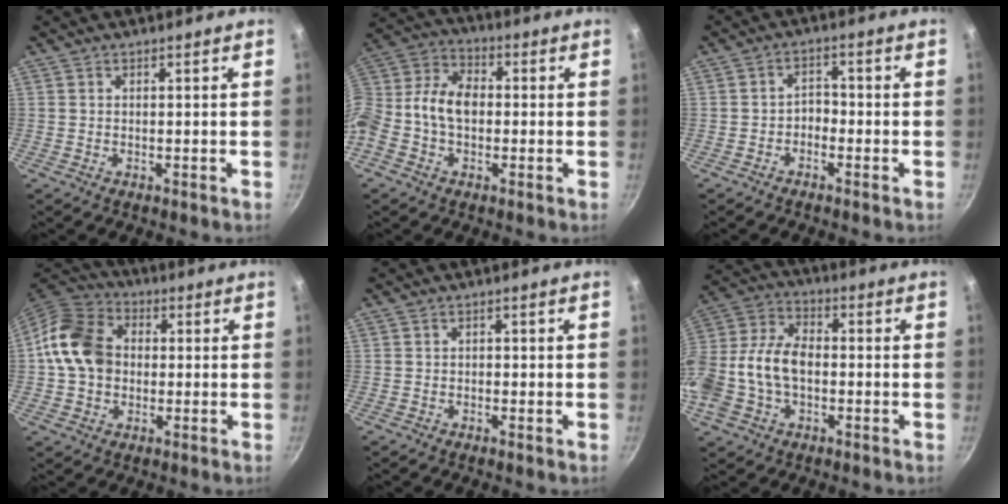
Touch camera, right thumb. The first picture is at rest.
{"total": 13.0, "force": [-0.7, 9.6, 8.7], "torque": [-0.153, 0.041, -0.036]}
{"total": 2.7, "force": [-1.5, 1.7, 1.3], "torque": [-0.008, 0.023, -0.029]}
{"total": 12.6, "force": [0.3, 10.0, 7.7], "torque": [-0.111, 0.020, -0.012]}
{"total": 0.6, "force": [-0.3, 0.5, 0.3], "torque": [-0.005, 0.003, -0.004]}
{"total": 16.4, "force": [-2.5, 11.1, 11.8], "torque": [-0.232, 0.044, -0.056]}